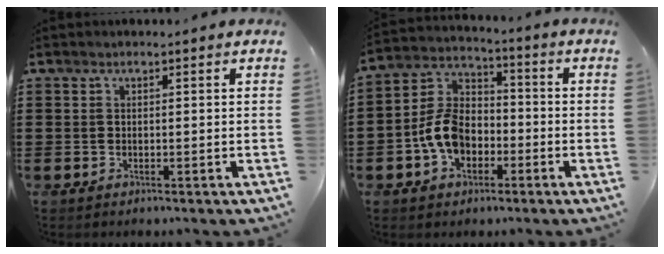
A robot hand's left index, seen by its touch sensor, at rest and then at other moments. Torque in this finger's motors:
{"motor_torque": [1.35, 0.79, 0.38, 0.14]}